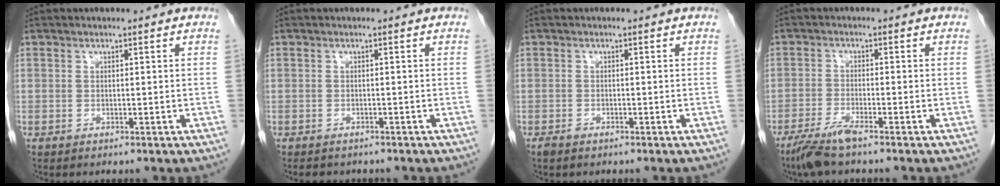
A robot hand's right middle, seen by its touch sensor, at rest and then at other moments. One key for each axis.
{"total": 4.2, "fx": -3.5, "fy": 1.7, "fz": 1.3, "tx": -0.019, "ty": -0.003, "tz": -0.041}
{"total": 1.0, "fx": -0.8, "fy": 0.4, "fz": 0.5, "tx": -0.015, "ty": -0.002, "tz": -0.014}
{"total": 4.7, "fx": -3.6, "fy": 0.1, "fz": 3.0, "tx": -0.067, "ty": -0.014, "tz": -0.072}